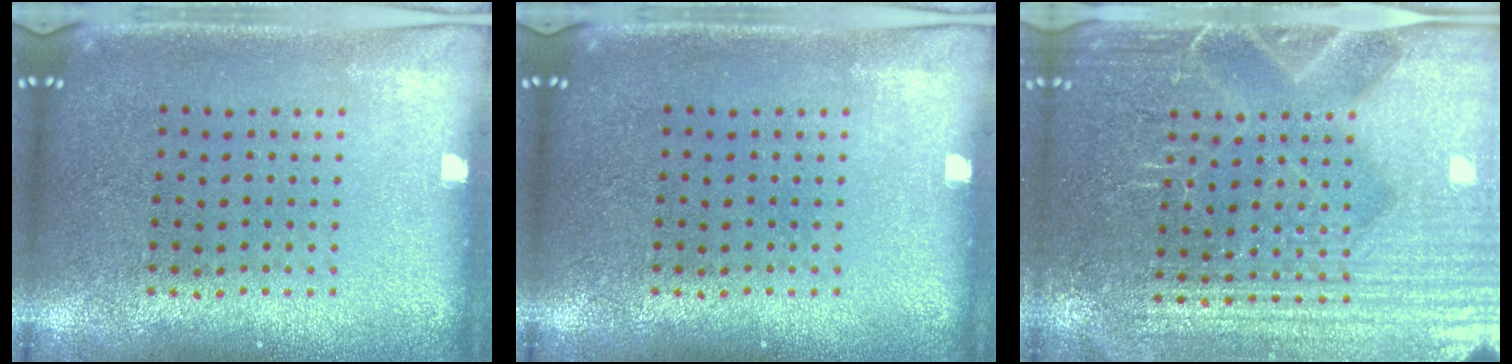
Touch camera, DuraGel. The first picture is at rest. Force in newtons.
{"total": 0.0}
{"total": 4.7, "press": 4.4, "slide": 1.4}